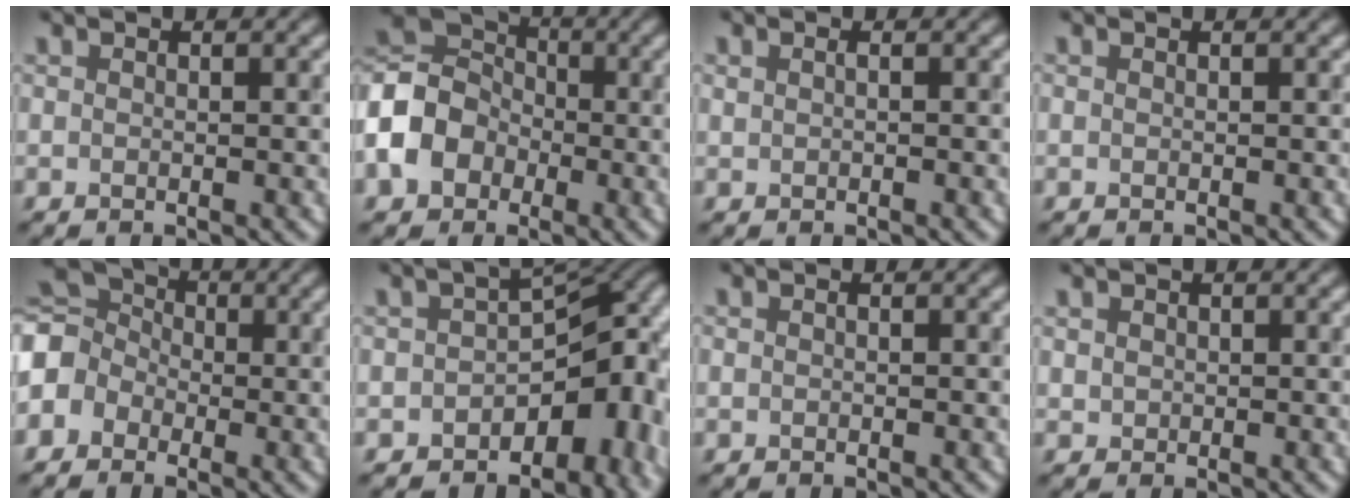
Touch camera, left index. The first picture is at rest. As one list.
[{"total": 7.3, "force": [-2.4, 5.9, 3.7], "torque": [-0.086, 0.005, -0.064]}, {"total": 0.6, "force": [-0.1, 0.5, 0.3], "torque": [-0.009, 0.000, -0.001]}, {"total": 0.0}, {"total": 6.0, "force": [-1.1, 5.3, 2.7], "torque": [-0.061, 0.017, -0.045]}, {"total": 9.1, "force": [-3.1, 5.8, 6.4], "torque": [-0.047, -0.009, -0.046]}, {"total": 0.0}, {"total": 0.8, "force": [0.3, 0.7, 0.1], "torque": [-0.002, 0.001, 0.007]}]